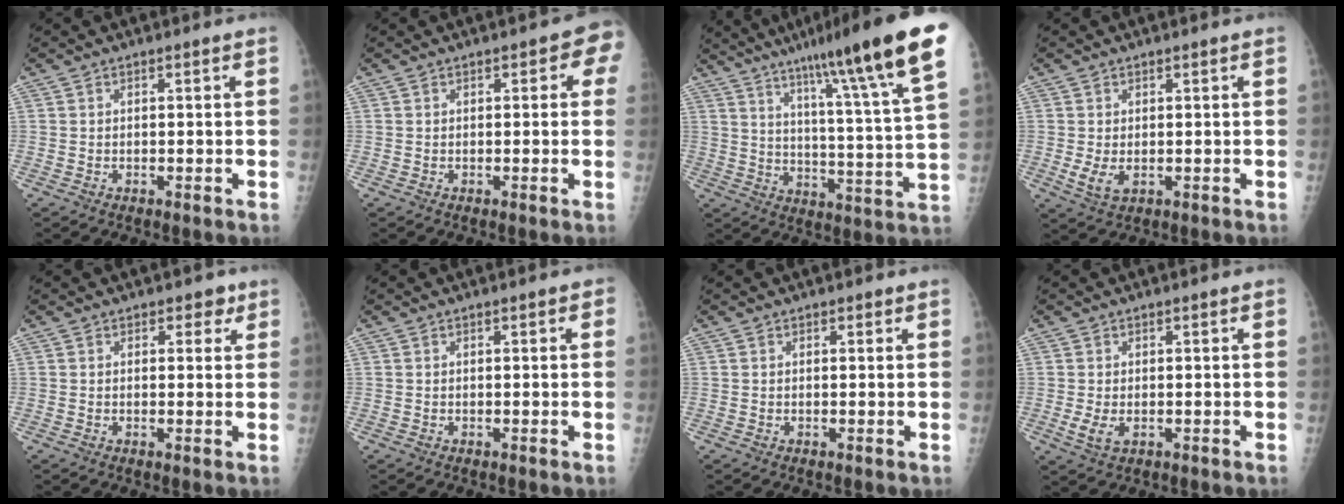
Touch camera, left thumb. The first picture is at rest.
{"total": 4.1, "force": [1.2, 1.9, 3.4], "torque": [-0.017, 0.004, 0.004]}
{"total": 23.4, "force": [14.2, 1.5, 18.5], "torque": [-0.260, -0.046, 0.208]}
{"total": 3.5, "force": [-0.2, 1.7, 3.0], "torque": [-0.060, -0.002, 0.008]}
{"total": 2.6, "force": [1.6, 1.6, 1.2], "torque": [0.008, -0.006, 0.017]}
{"total": 1.3, "force": [0.5, 0.5, 1.1], "torque": [-0.010, 0.002, 0.004]}
{"total": 0.8, "force": [0.6, 0.4, 0.3], "torque": [0.001, -0.003, 0.005]}
{"total": 3.0, "force": [-0.2, 1.5, 2.6], "torque": [-0.056, -0.001, 0.004]}